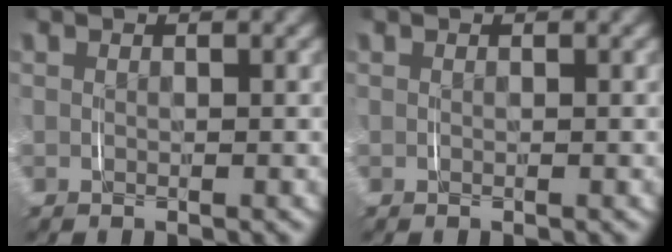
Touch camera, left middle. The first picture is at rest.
{"total": 0.0}